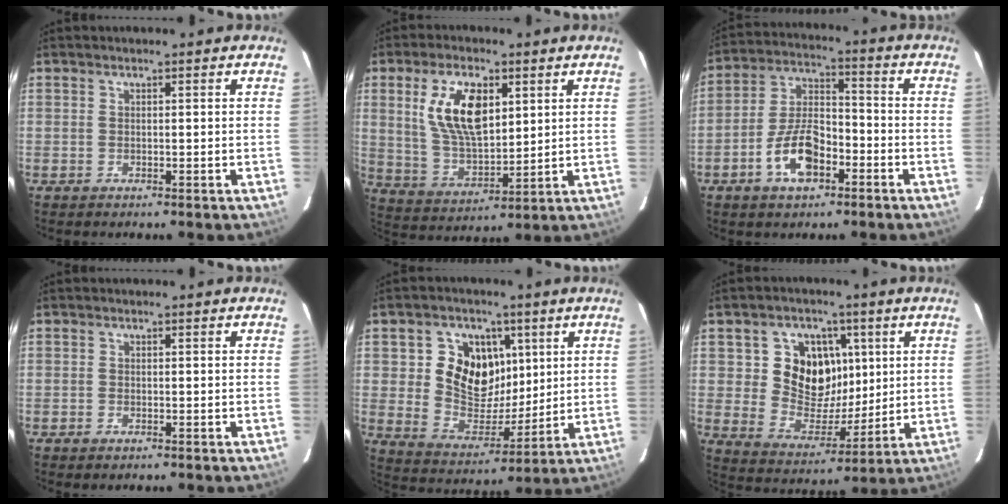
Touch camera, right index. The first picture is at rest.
{"total": 13.4, "force": [4.4, 6.6, 10.8], "torque": [-0.206, 0.007, 0.094]}
{"total": 12.6, "force": [-5.8, 6.3, 9.2], "torque": [-0.184, 0.016, -0.101]}
{"total": 1.0, "force": [-0.7, 0.6, 0.4], "torque": [-0.008, -0.002, -0.014]}
{"total": 13.3, "force": [3.6, 10.6, 7.2], "torque": [-0.150, 0.005, 0.075]}
{"total": 12.6, "force": [3.3, 10.6, 6.1], "torque": [-0.122, 0.003, 0.069]}